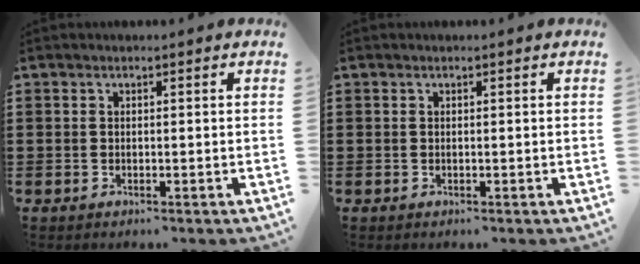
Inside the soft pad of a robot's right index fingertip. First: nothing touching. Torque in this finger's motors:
{"motor_torque": [-0.01, 0.03, 0.00, 0.00]}